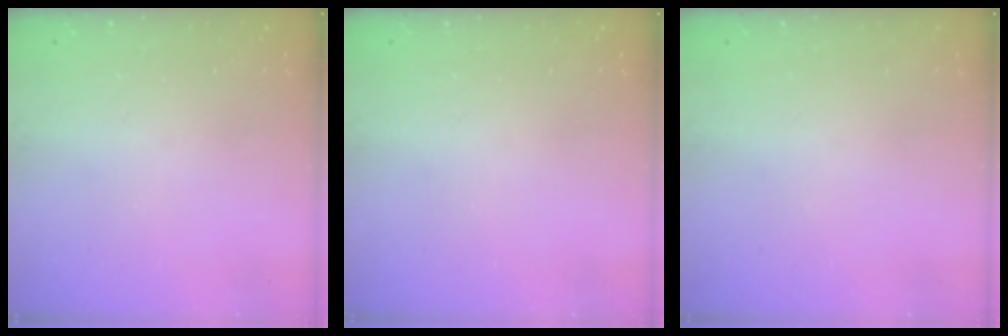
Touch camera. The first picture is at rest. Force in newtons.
{"total": 0.0}
{"total": 0.0}